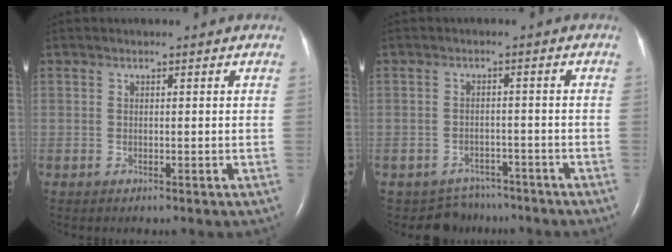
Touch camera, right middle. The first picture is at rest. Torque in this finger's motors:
{"motor_torque": [0.21, -0.25, -0.08, -0.01]}